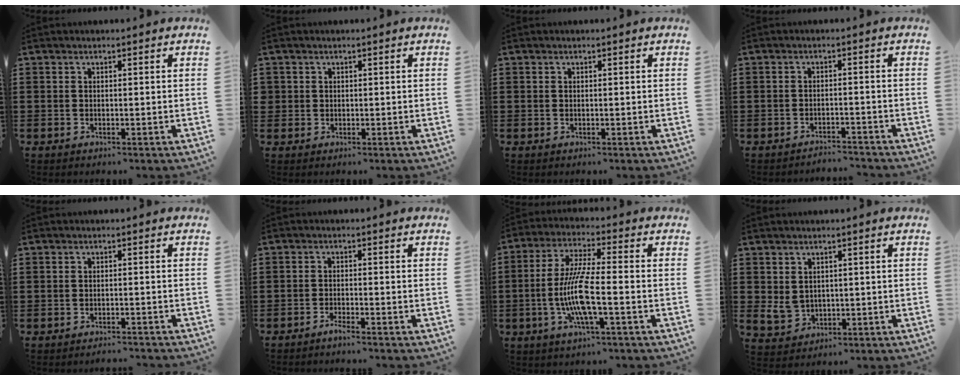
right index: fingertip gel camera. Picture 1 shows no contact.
{"total": 1.1, "force": [0.2, 1.0, 0.1], "torque": [-0.004, 0.004, 0.003]}
{"total": 0.0}
{"total": 2.2, "force": [-2.2, 0.0, 0.1], "torque": [-0.007, 0.001, -0.048]}
{"total": 1.2, "force": [-1.2, 0.0, 0.1], "torque": [-0.006, 0.001, -0.025]}
{"total": 1.6, "force": [-1.5, -0.3, 0.5], "torque": [-0.009, -0.002, -0.026]}
{"total": 9.5, "force": [-2.3, 1.5, 9.1], "torque": [-0.208, -0.021, -0.056]}
{"total": 2.9, "force": [0.8, 2.4, 1.5], "torque": [-0.043, 0.005, 0.013]}